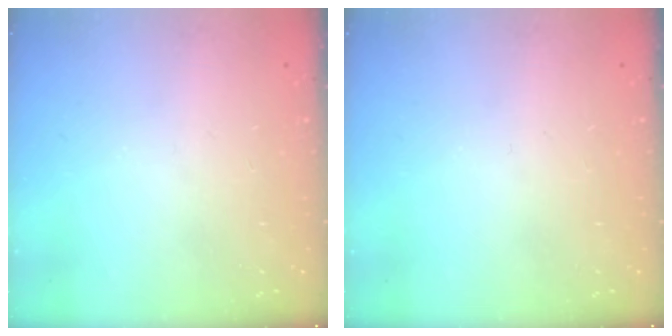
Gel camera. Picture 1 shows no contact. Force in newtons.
{"total": 0.0}